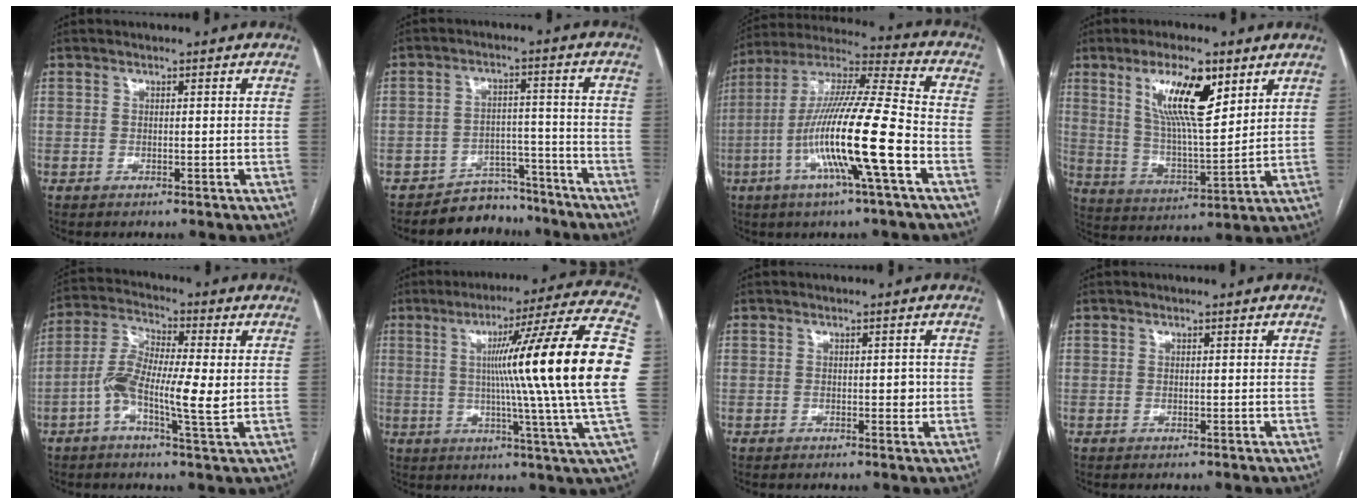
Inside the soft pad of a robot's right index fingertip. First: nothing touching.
{"total": 6.9, "force": [-6.1, 3.3, -0.3], "torque": [0.021, 0.044, -0.095]}
{"total": 18.2, "force": [-5.6, 0.0, 17.3], "torque": [-0.328, -0.007, -0.109]}
{"total": 12.6, "force": [6.2, 3.0, 10.5], "torque": [-0.196, 0.002, 0.117]}
{"total": 10.5, "force": [-1.5, 1.9, 10.2], "torque": [-0.203, 0.011, -0.035]}
{"total": 23.6, "force": [1.6, -2.3, 23.4], "torque": [-0.294, 0.006, 0.004]}
{"total": 1.9, "force": [-0.2, 1.0, 1.6], "torque": [-0.019, 0.002, -0.001]}
{"total": 0.0}